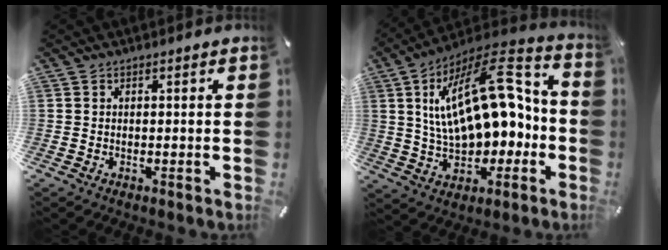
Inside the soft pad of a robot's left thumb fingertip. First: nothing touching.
{"total": 23.7, "force": [4.4, 13.8, 18.7], "torque": [-0.304, -0.008, 0.080]}